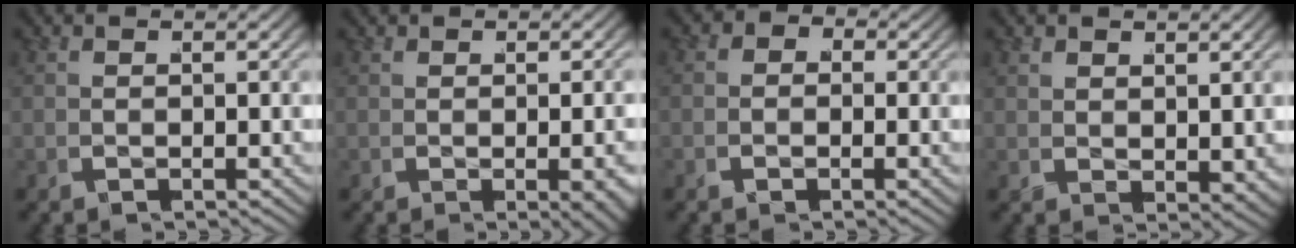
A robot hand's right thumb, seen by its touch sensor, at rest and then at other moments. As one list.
[{"total": 1.5, "force": [-0.2, 0.3, 1.5], "torque": [-0.020, -0.008, 0.005]}, {"total": 2.0, "force": [-0.8, 1.8, 0.1], "torque": [-0.013, -0.002, -0.025]}, {"total": 1.2, "force": [1.2, 0.1, 0.1], "torque": [0.002, 0.000, 0.026]}]